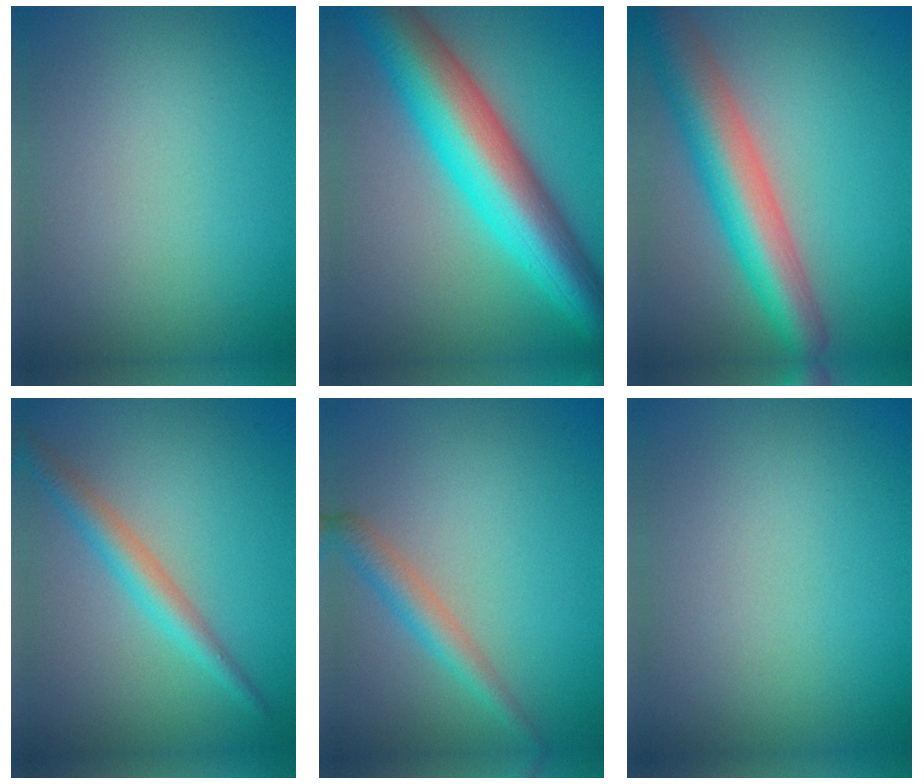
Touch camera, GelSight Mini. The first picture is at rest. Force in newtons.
{"total": 11.5, "press": 11.5, "slide": 0.2}
{"total": 7.8, "press": 7.8, "slide": 0.3}
{"total": 2.9, "press": 2.9, "slide": 0.1}
{"total": 2.5, "press": 2.5, "slide": 0.1}
{"total": 0.0}